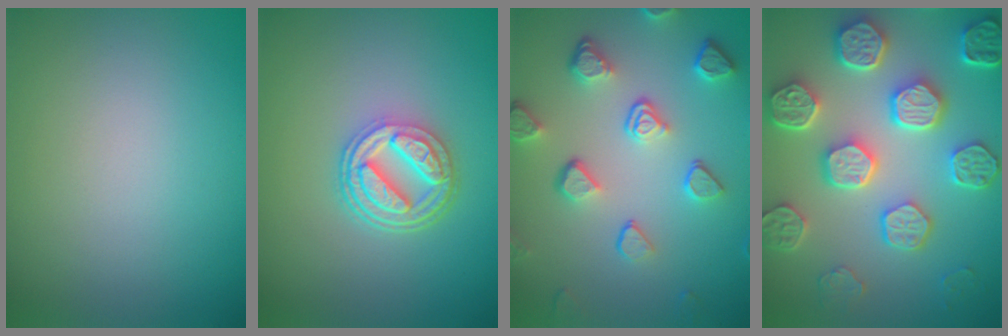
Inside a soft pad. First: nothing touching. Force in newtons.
{"total": 4.6, "press": 3.4, "slide": 3.2}
{"total": 5.0, "press": 3.8, "slide": 3.2}
{"total": 8.3, "press": 6.2, "slide": 5.6}